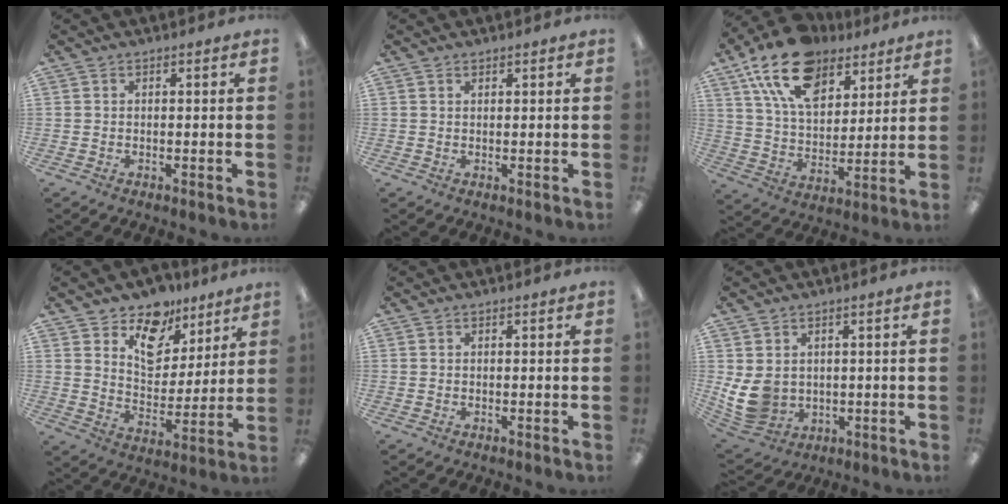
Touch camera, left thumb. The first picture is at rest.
{"total": 0.9, "force": [0.8, 0.4, 0.2], "torque": [-0.004, 0.000, 0.015]}
{"total": 18.9, "force": [12.1, 10.5, 10.1], "torque": [-0.189, -0.045, 0.220]}
{"total": 12.7, "force": [9.1, 7.8, 4.3], "torque": [-0.070, -0.055, 0.169]}
{"total": 0.0}
{"total": 9.2, "force": [1.3, 7.5, 5.0], "torque": [-0.127, -0.006, 0.031]}